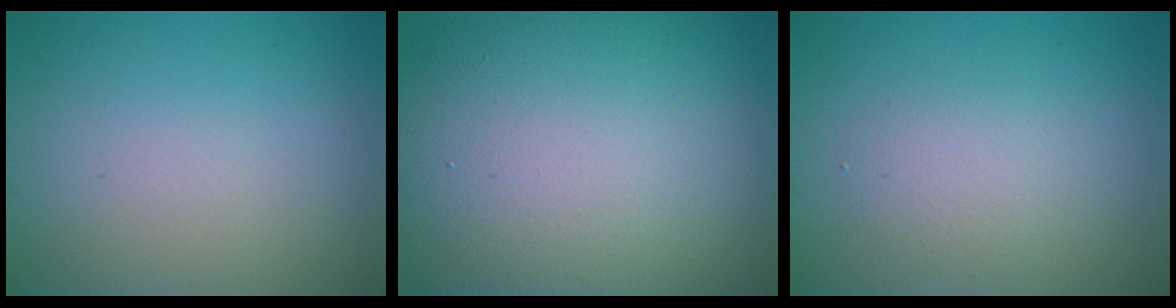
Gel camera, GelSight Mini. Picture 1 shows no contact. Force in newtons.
{"total": 16.5, "press": 16.4, "slide": 1.1}
{"total": 2.2, "press": 2.2, "slide": 0.1}